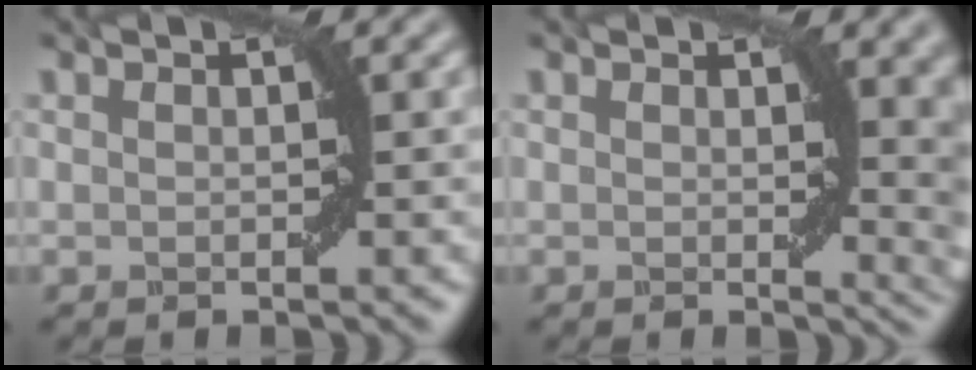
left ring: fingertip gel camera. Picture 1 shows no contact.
{"total": 6.1, "force": [1.3, 2.6, 5.4], "torque": [-0.034, -0.005, 0.023]}